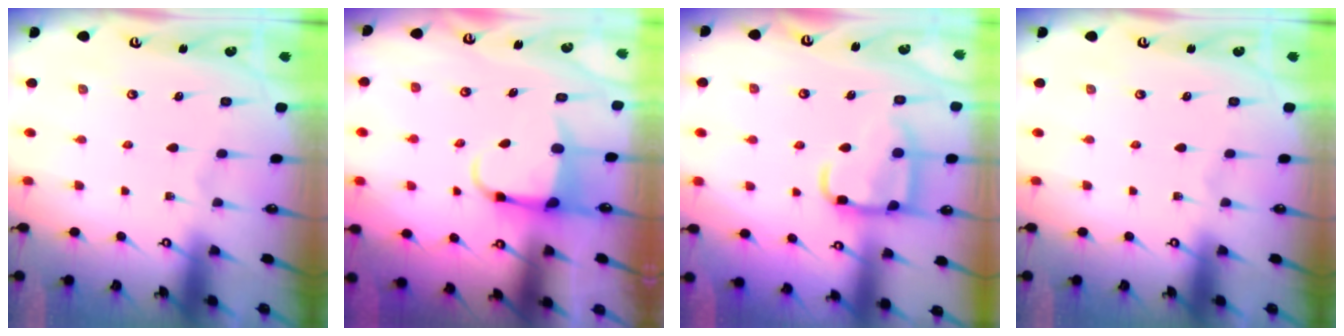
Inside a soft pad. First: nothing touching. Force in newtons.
{"total": 3.8, "press": 3.7, "slide": 1.0}
{"total": 14.2, "press": 14.1, "slide": 1.4}
{"total": 0.0}